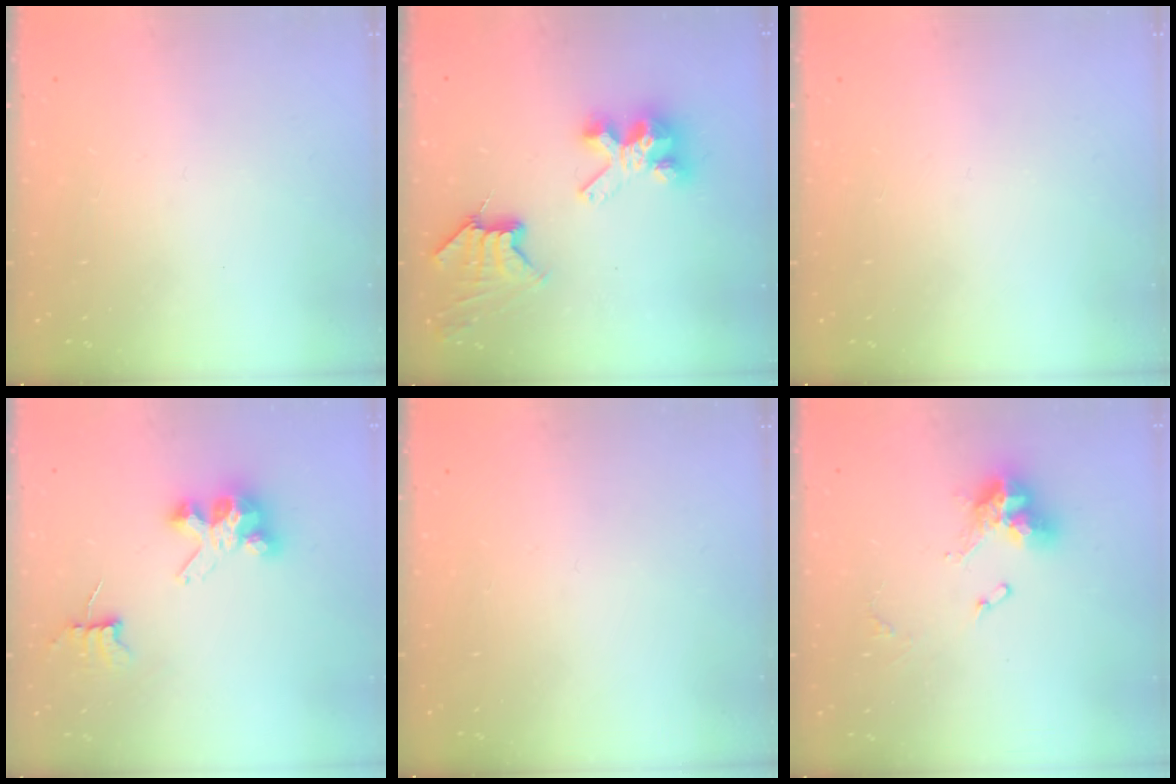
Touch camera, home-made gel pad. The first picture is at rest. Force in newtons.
{"total": 10.3, "press": 10.2, "slide": 1.1}
{"total": 0.0}
{"total": 6.8, "press": 6.8, "slide": 0.5}
{"total": 0.0}
{"total": 11.5, "press": 11.4, "slide": 1.4}